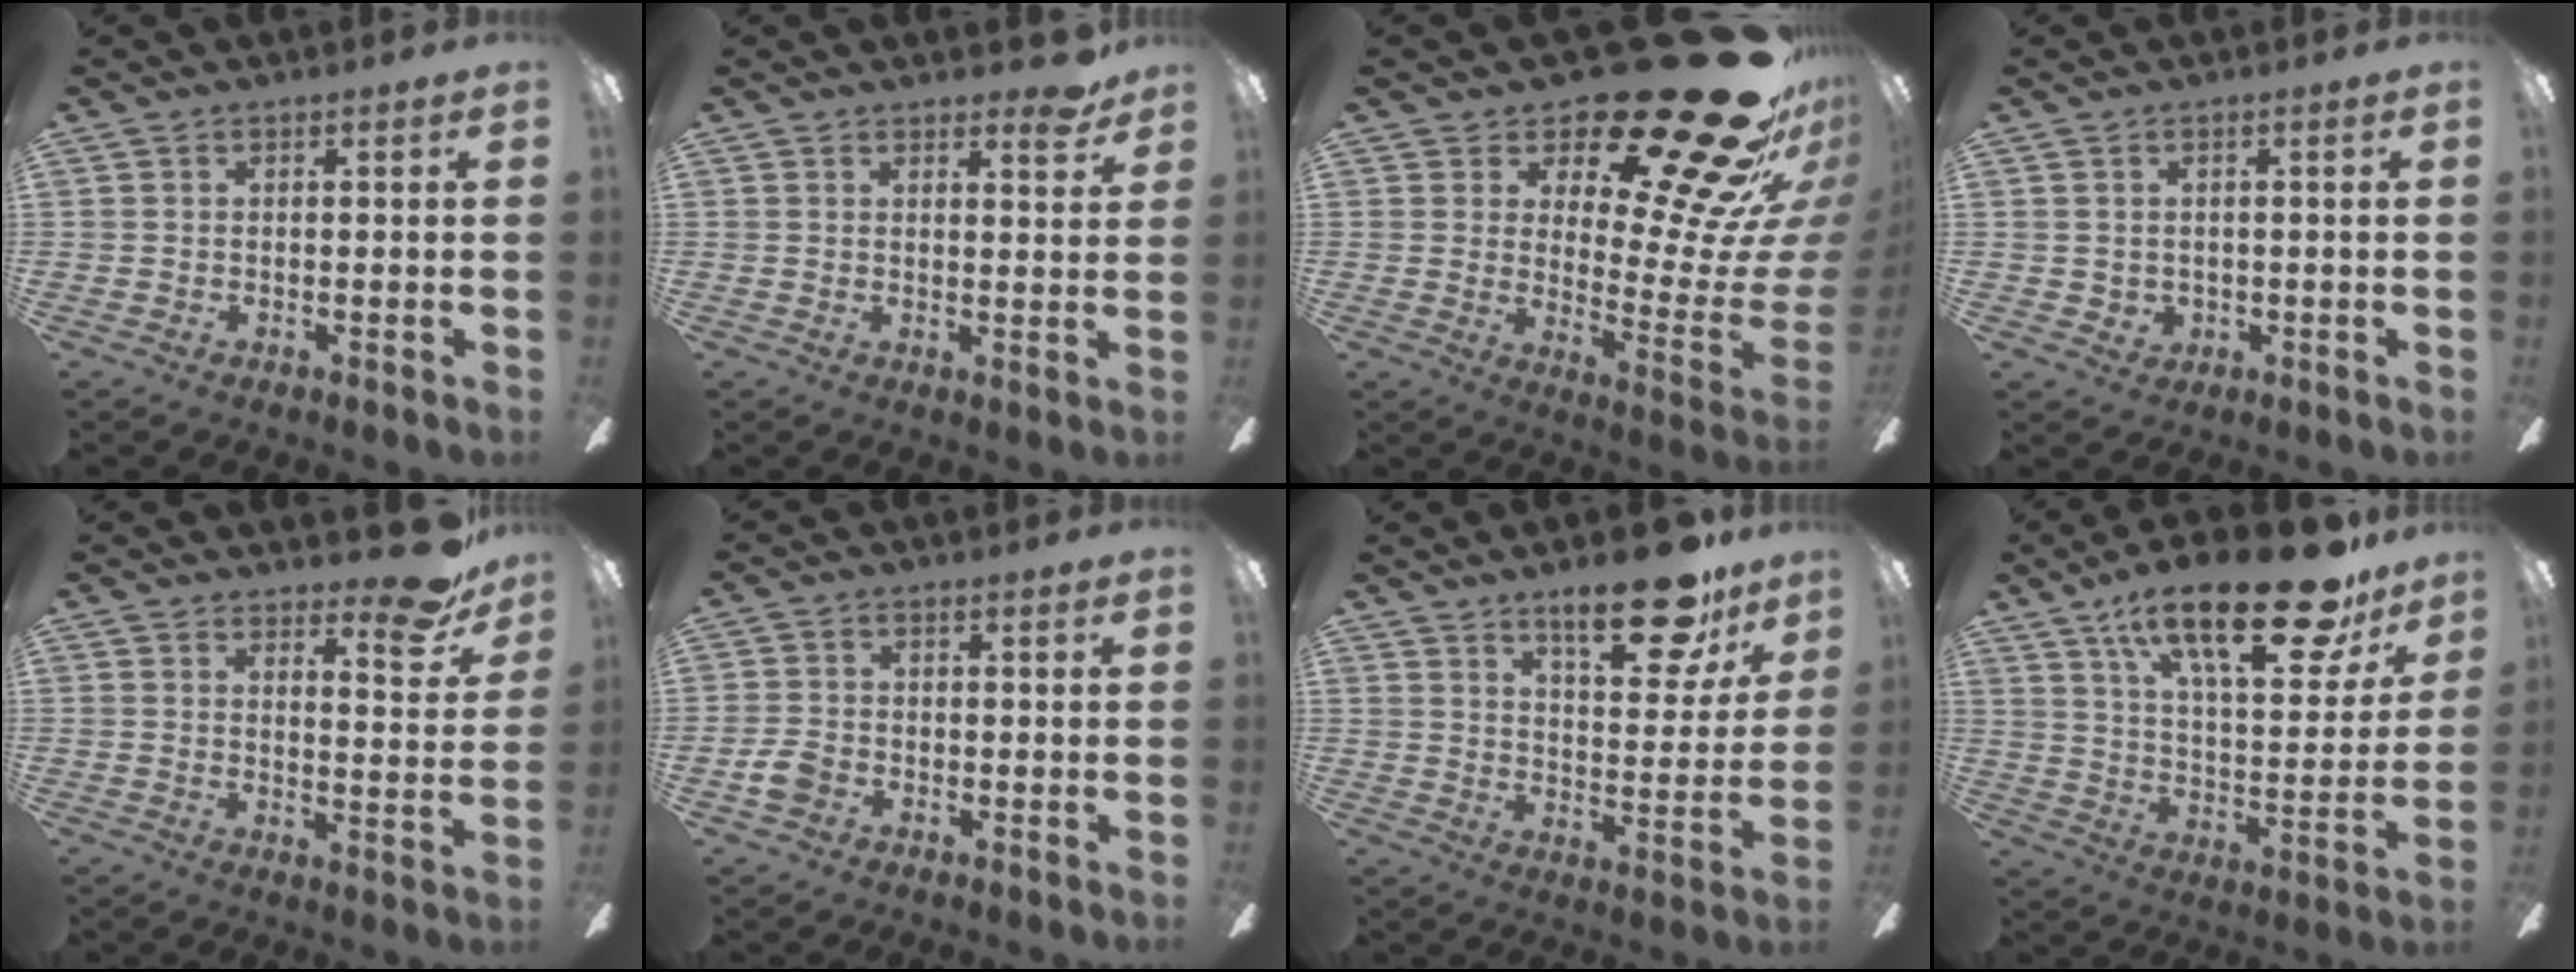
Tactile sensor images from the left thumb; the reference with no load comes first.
{"total": 4.6, "force": [3.6, 1.2, 2.6], "torque": [-0.028, -0.021, 0.058]}
{"total": 29.8, "force": [19.5, 9.9, 20.2], "torque": [-0.240, -0.157, 0.340]}
{"total": 2.0, "force": [0.8, 1.8, 0.3], "torque": [-0.002, -0.003, 0.013]}
{"total": 10.7, "force": [8.1, 3.2, 6.2], "torque": [-0.075, -0.051, 0.138]}
{"total": 4.2, "force": [-1.9, 3.0, 2.3], "torque": [-0.047, 0.010, -0.037]}
{"total": 17.3, "force": [12.4, 5.7, 10.6], "torque": [-0.150, -0.068, 0.201]}
{"total": 26.6, "force": [17.5, 8.8, 18.0], "torque": [-0.275, -0.106, 0.283]}